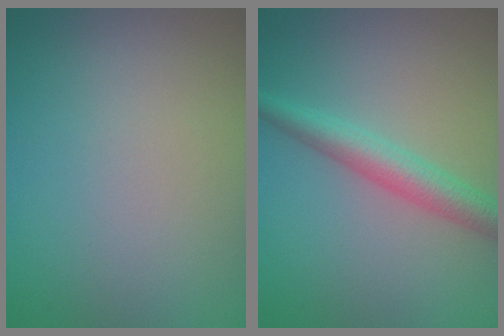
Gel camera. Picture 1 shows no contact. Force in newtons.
{"total": 3.8, "press": 3.8, "slide": 0.0}